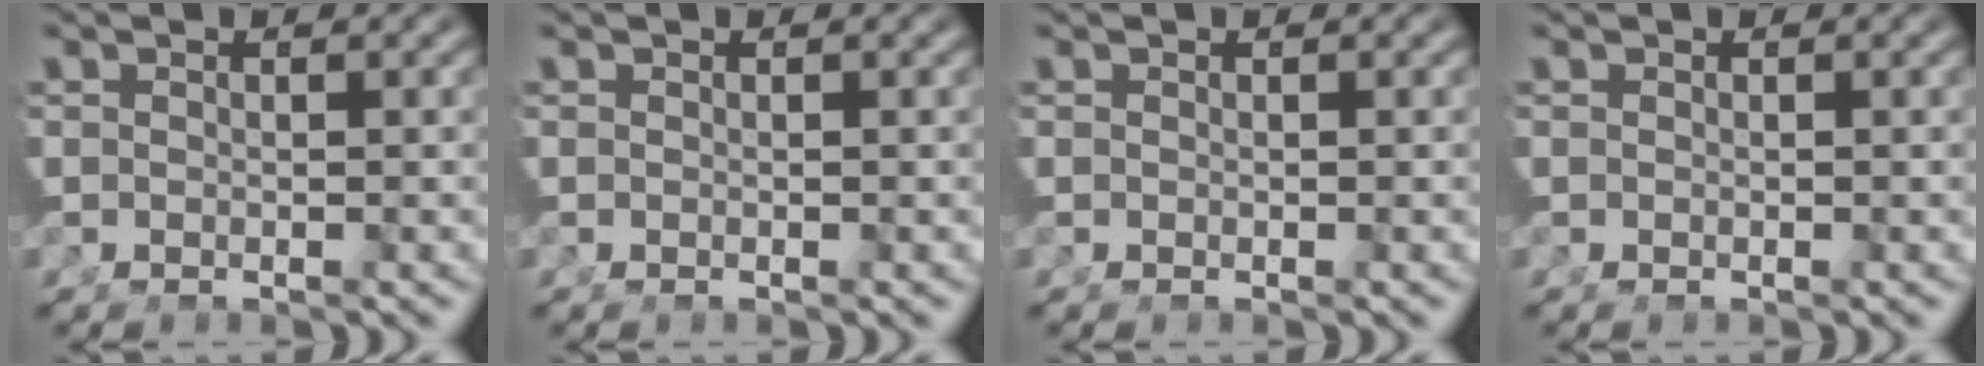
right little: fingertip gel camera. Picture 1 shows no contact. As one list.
[{"total": 0.0}, {"total": 0.0}, {"total": 0.0}]